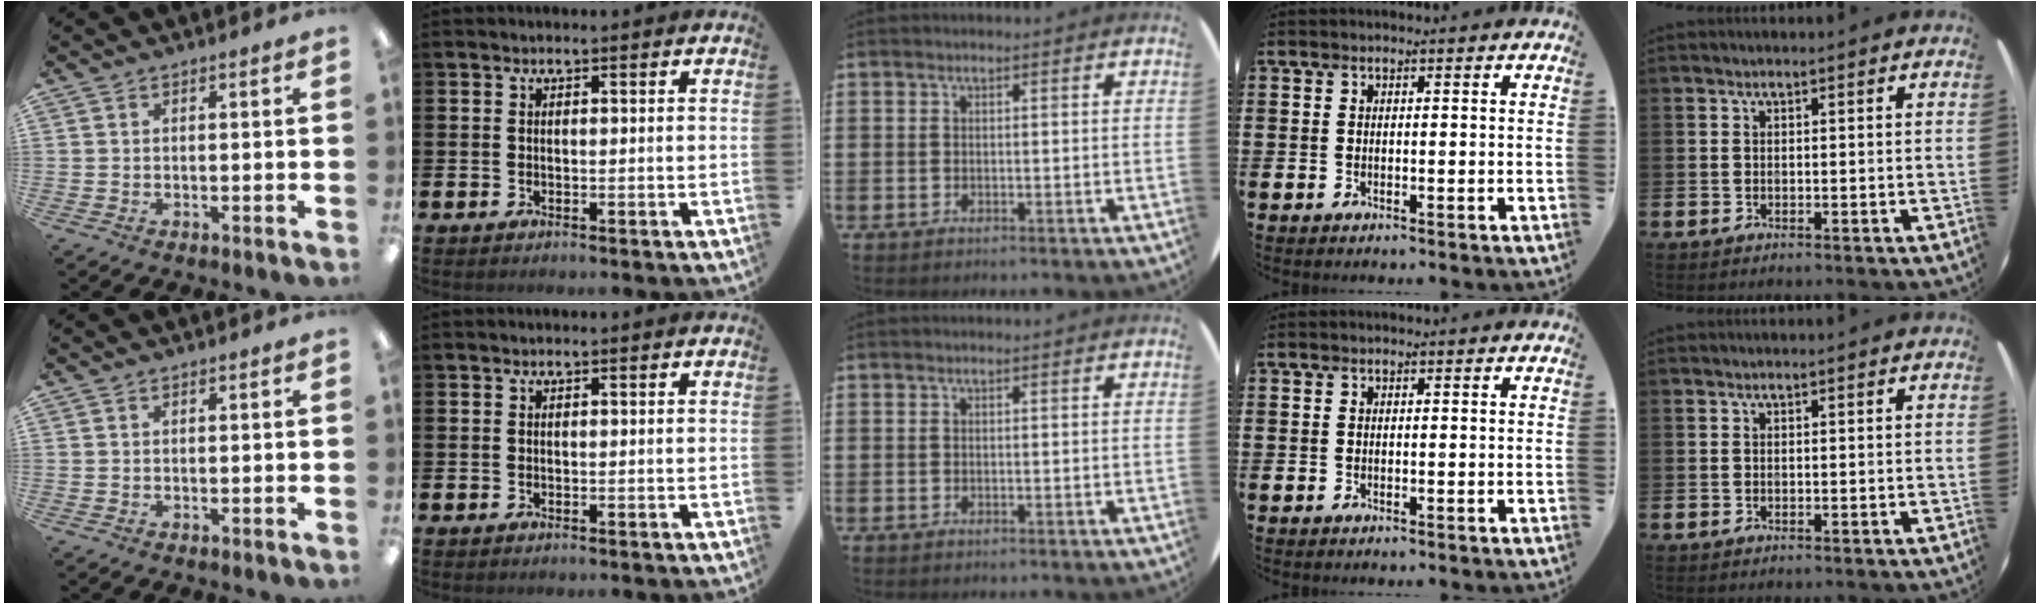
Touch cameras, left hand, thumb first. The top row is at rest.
{}